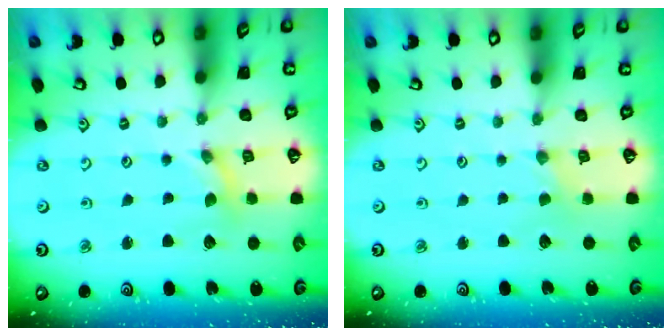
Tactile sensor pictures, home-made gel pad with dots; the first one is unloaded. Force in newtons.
{"total": 0.0}